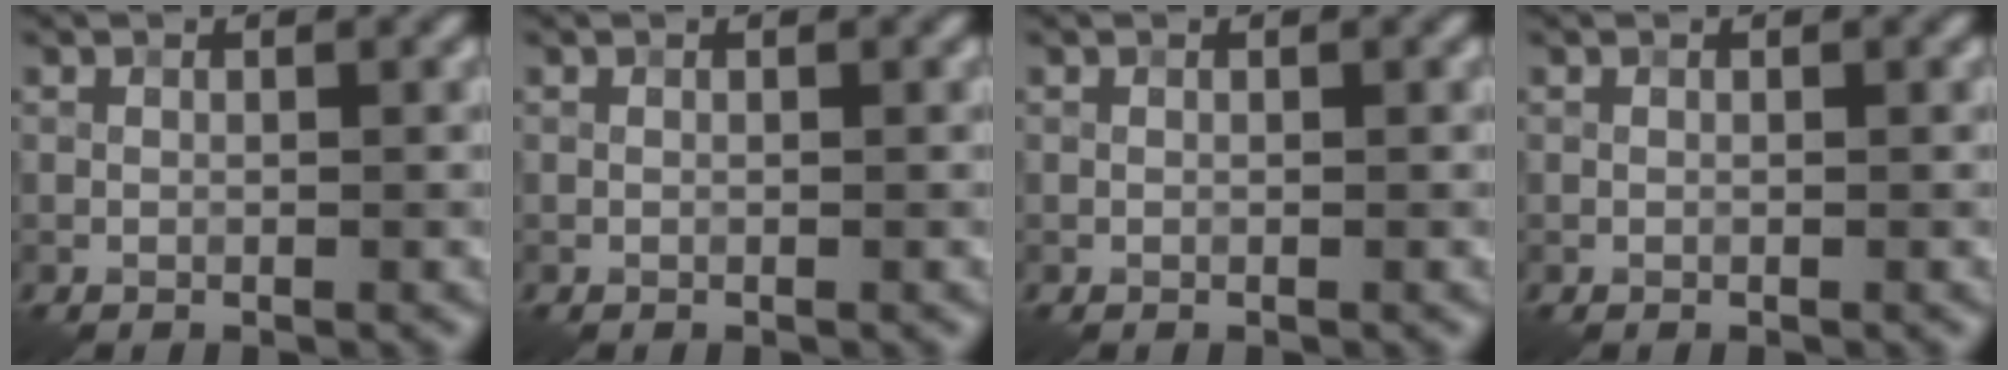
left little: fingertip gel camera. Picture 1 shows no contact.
{"total": 0.0}
{"total": 0.0}
{"total": 0.0}